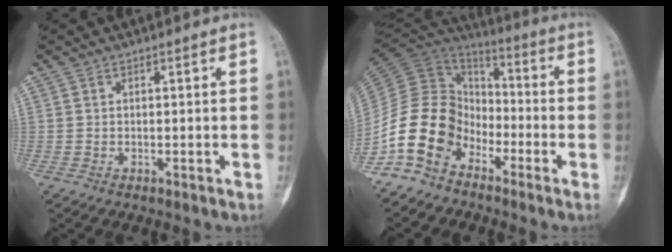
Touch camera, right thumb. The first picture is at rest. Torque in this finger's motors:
{"motor_torque": [1.35, 0.76, 1.36, -1.41, 0.16]}